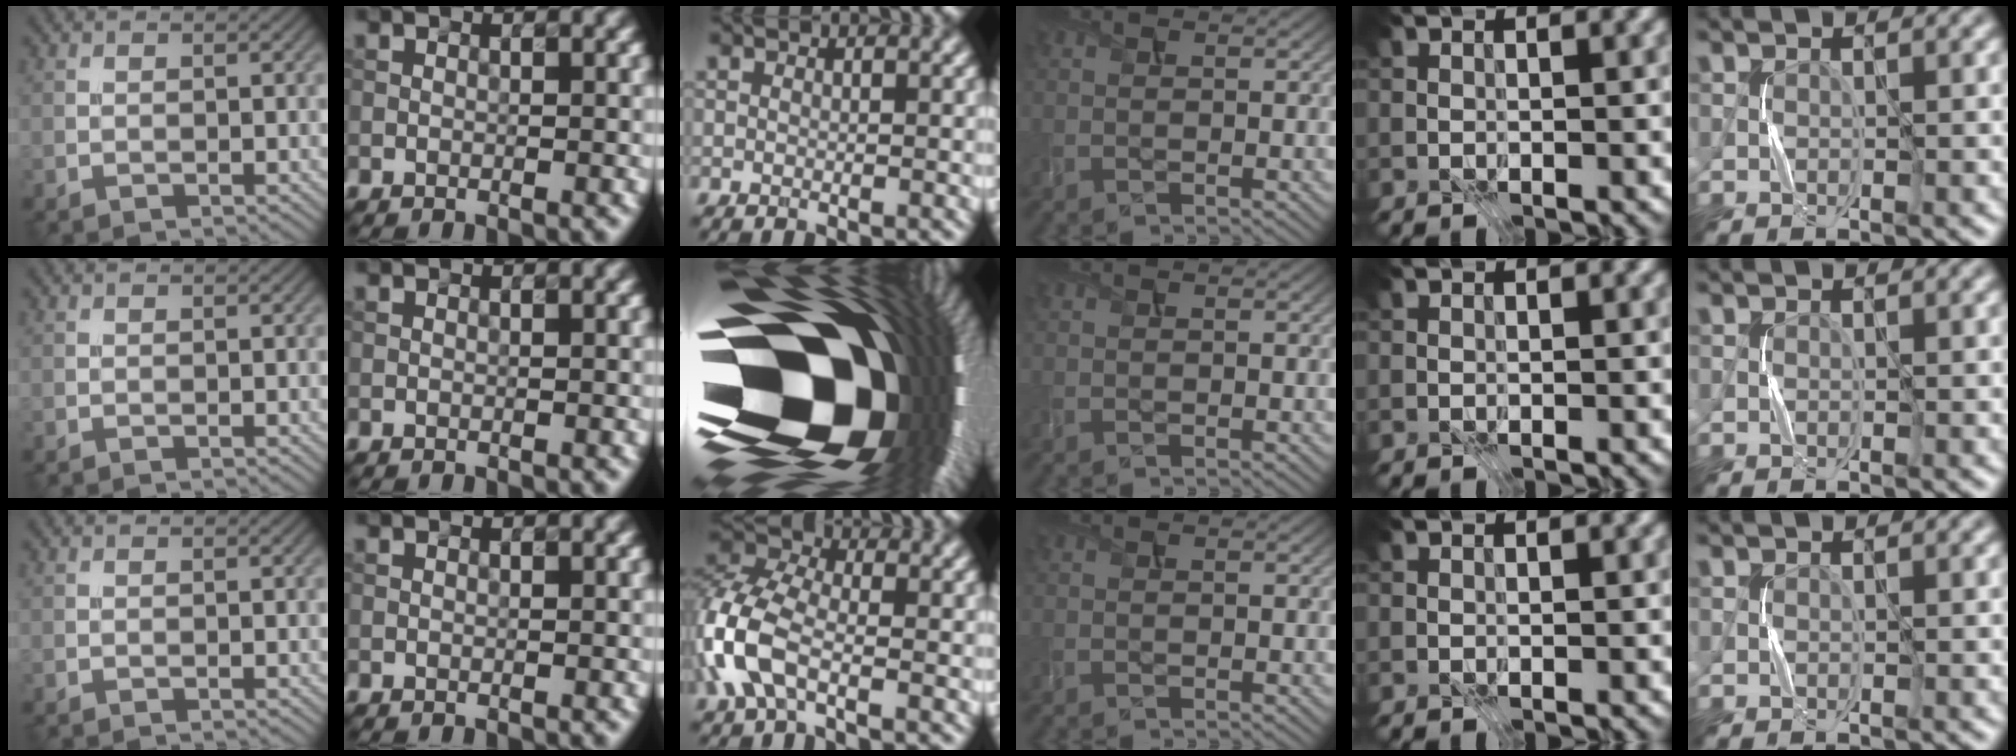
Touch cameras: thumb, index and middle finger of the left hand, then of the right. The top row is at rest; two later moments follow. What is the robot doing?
{"motion": "press", "object": "stapler"}